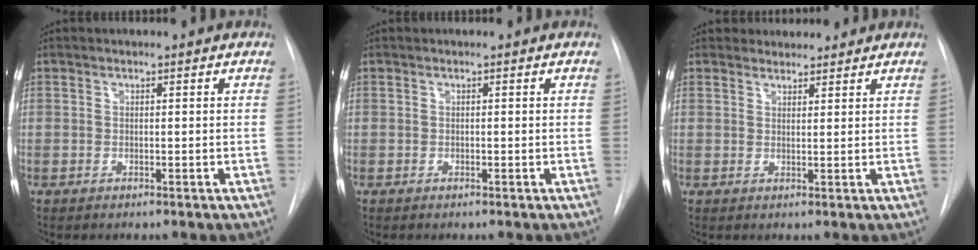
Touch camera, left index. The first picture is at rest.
{"total": 0.0}
{"total": 3.5, "force": [3.2, 1.3, -0.2], "torque": [0.010, 0.020, 0.046]}